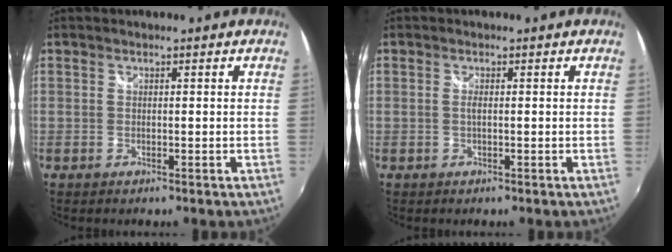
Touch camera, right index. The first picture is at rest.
{"total": 0.8, "force": [0.0, 0.0, 0.8], "torque": [-0.016, 0.000, -0.002]}